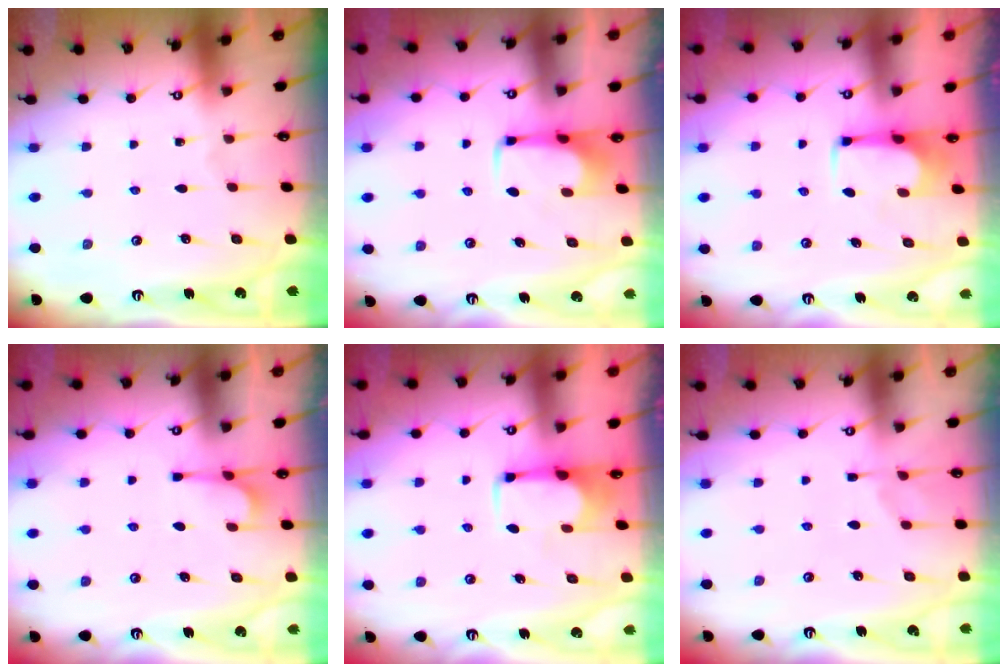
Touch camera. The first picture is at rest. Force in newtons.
{"total": 1.6, "press": 1.5, "slide": 0.4}
{"total": 3.7, "press": 3.6, "slide": 0.6}
{"total": 1.5, "press": 1.0, "slide": 1.1}
{"total": 1.8, "press": 1.6, "slide": 0.7}
{"total": 5.4, "press": 5.2, "slide": 1.4}